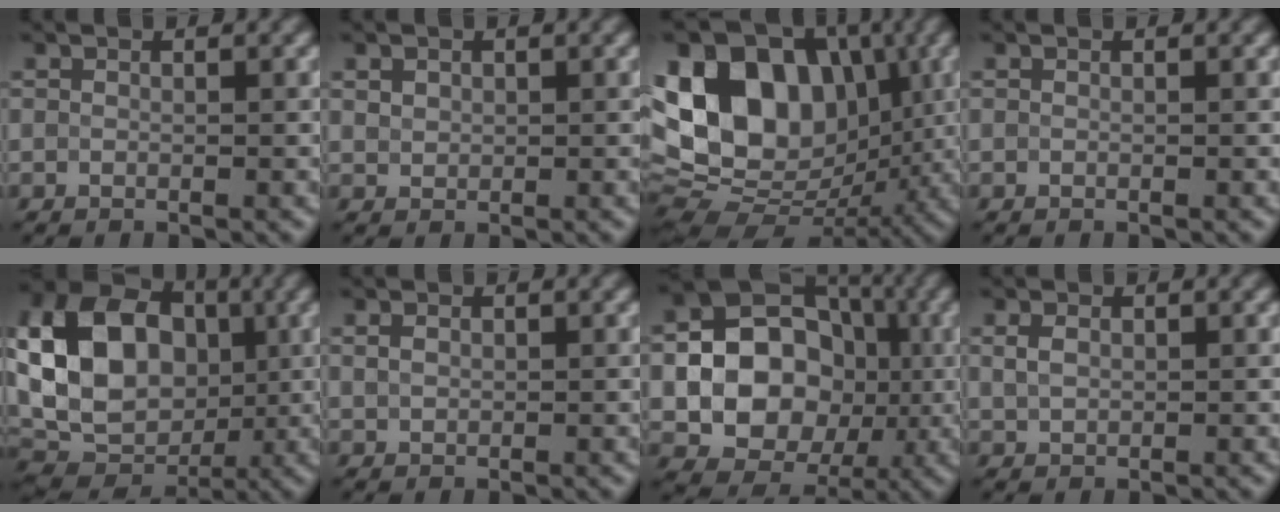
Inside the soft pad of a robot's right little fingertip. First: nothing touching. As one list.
[{"total": 1.9, "force": [1.1, 1.3, 0.8], "torque": [-0.025, 0.009, 0.023]}, {"total": 15.6, "force": [2.8, 11.3, 10.4], "torque": [-0.185, 0.037, 0.032]}, {"total": 0.0}, {"total": 12.5, "force": [1.3, 9.4, 8.2], "torque": [-0.156, 0.015, 0.013]}, {"total": 1.0, "force": [0.4, 0.8, 0.6], "torque": [-0.012, 0.006, 0.006]}, {"total": 13.5, "force": [-0.8, 11.4, 7.3], "torque": [-0.087, 0.012, -0.030]}, {"total": 1.6, "force": [0.5, 1.1, 1.0], "torque": [-0.024, 0.006, 0.010]}]